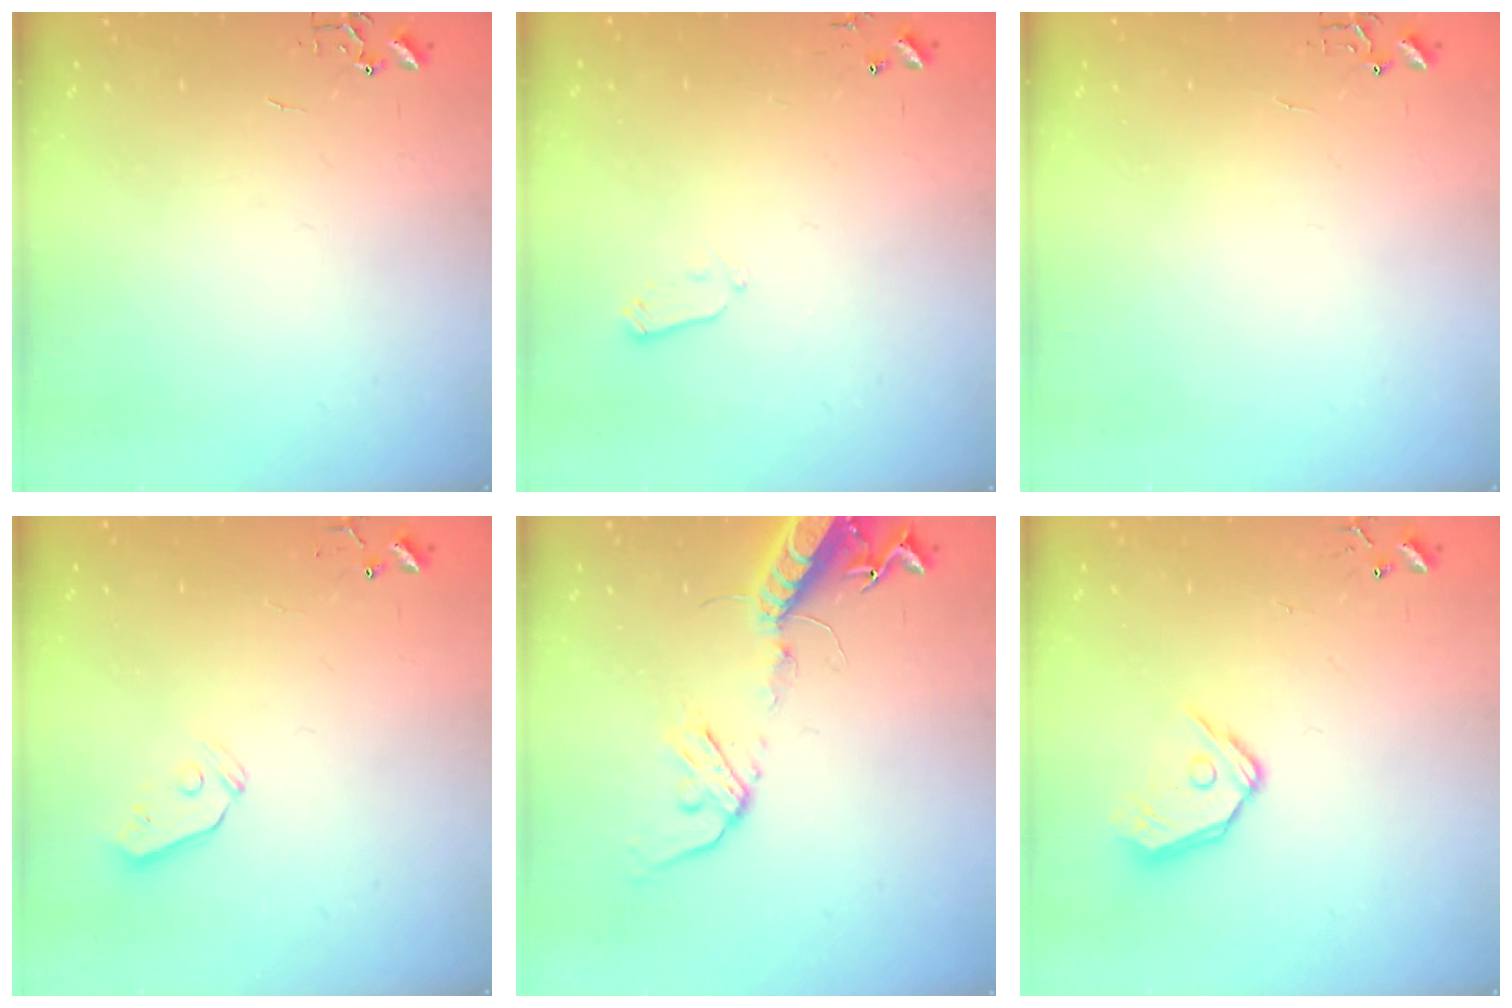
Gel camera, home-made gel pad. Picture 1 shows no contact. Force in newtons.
{"total": 4.0, "press": 3.9, "slide": 0.9}
{"total": 6.4, "press": 6.4, "slide": 0.6}
{"total": 4.0, "press": 3.9, "slide": 0.8}
{"total": 16.2, "press": 15.8, "slide": 3.6}
{"total": 10.3, "press": 10.2, "slide": 1.4}